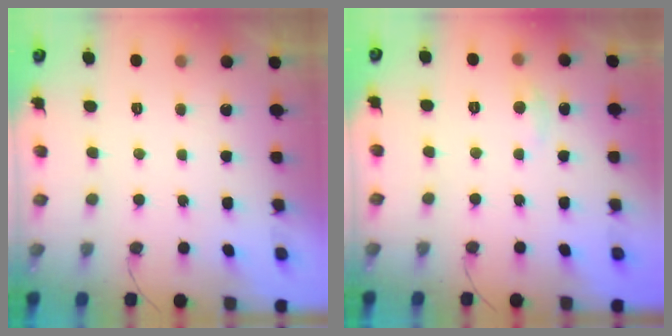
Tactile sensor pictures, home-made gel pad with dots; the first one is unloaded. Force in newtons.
{"total": 2.3, "press": 2.3, "slide": 0.3}